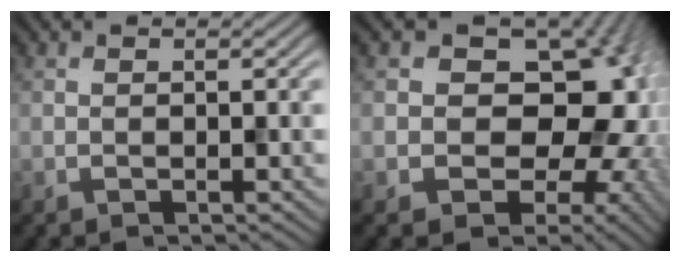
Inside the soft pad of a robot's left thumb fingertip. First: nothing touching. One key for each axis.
{"total": 15.9, "fx": -0.1, "fy": 12.2, "fz": 10.3, "tx": -0.136, "ty": -0.010, "tz": -0.018}